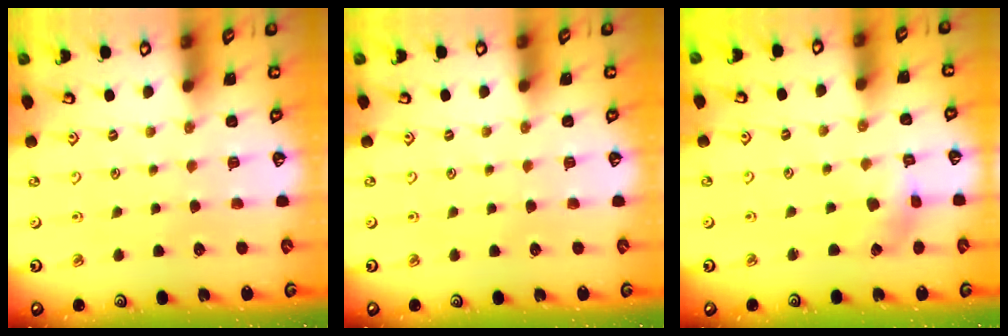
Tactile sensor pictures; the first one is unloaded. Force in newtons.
{"total": 0.0}
{"total": 1.8, "press": 1.8, "slide": 0.2}